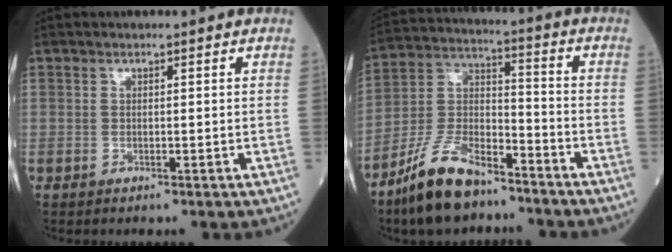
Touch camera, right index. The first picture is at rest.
{"total": 12.6, "force": [-9.4, 4.3, 7.3], "torque": [-0.157, -0.001, -0.182]}